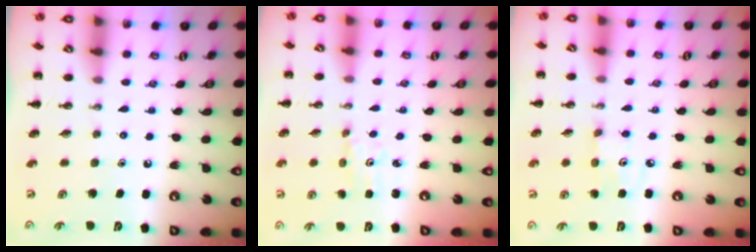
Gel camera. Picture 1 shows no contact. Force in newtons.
{"total": 1.5, "press": 1.4, "slide": 0.5}
{"total": 3.2, "press": 3.1, "slide": 0.9}